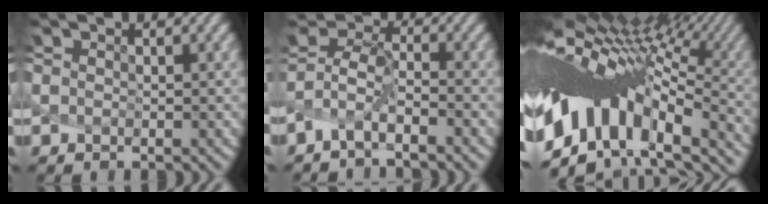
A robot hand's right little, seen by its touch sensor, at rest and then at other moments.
{"total": 2.5, "force": [-2.1, 0.3, 1.3], "torque": [-0.027, -0.002, -0.048]}
{"total": 13.6, "force": [-1.5, 6.6, 11.8], "torque": [-0.200, 0.013, -0.006]}